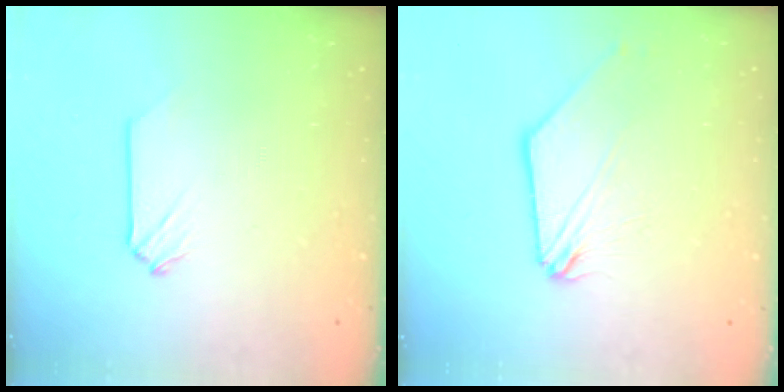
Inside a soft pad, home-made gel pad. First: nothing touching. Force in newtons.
{"total": 2.5, "press": 2.5, "slide": 0.5}